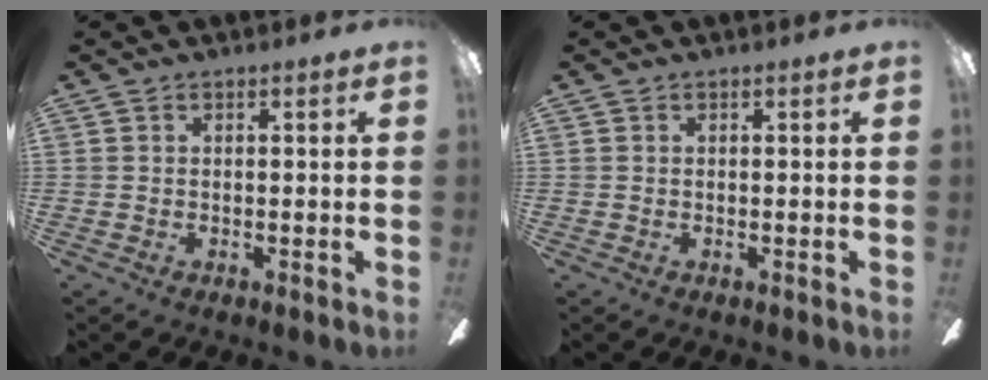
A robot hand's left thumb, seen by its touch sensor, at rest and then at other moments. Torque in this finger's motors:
{"motor_torque": [0.00, 0.00, 0.05, 0.00, 0.00]}